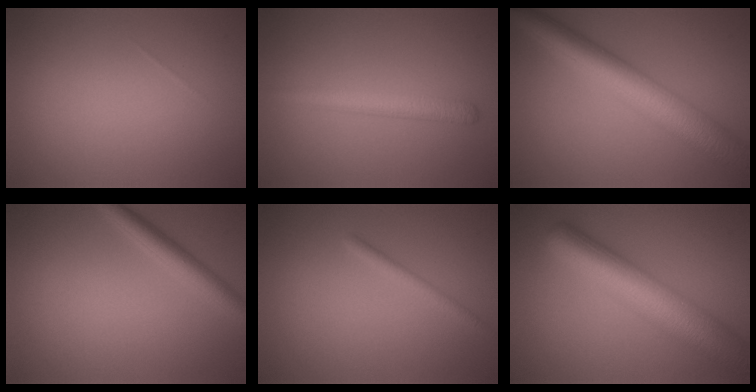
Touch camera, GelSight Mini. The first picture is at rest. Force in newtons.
{"total": 2.7, "press": 2.7, "slide": 0.1}
{"total": 8.0, "press": 8.0, "slide": 0.3}
{"total": 3.0, "press": 2.9, "slide": 0.2}
{"total": 1.5, "press": 1.5, "slide": 0.1}
{"total": 9.4, "press": 9.4, "slide": 0.3}